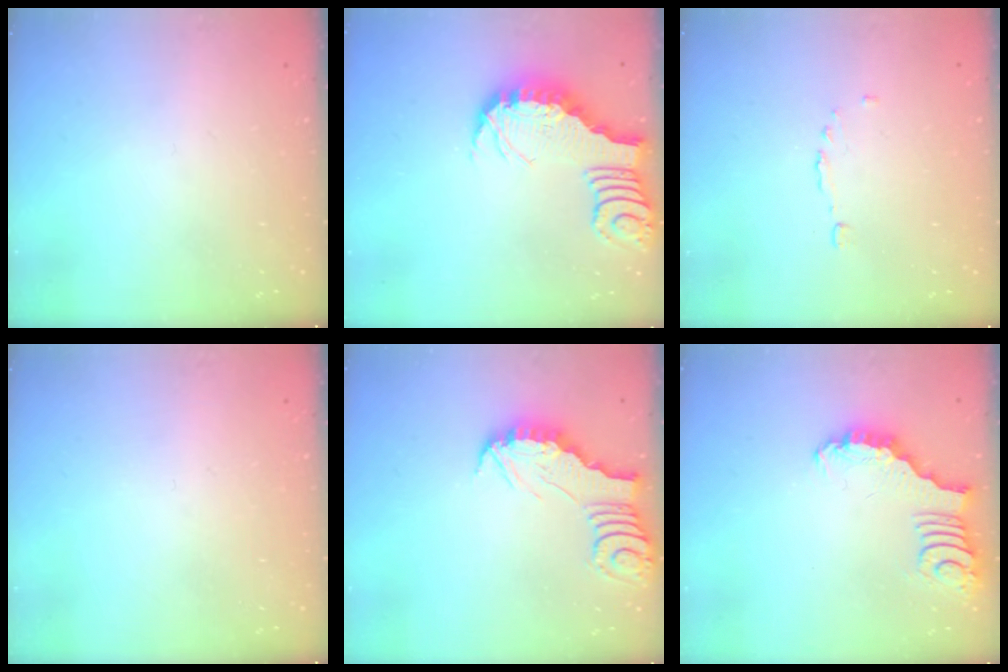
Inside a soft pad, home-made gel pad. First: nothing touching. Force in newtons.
{"total": 3.3, "press": 3.2, "slide": 0.5}
{"total": 1.1, "press": 0.8, "slide": 0.7}
{"total": 0.0}
{"total": 2.6, "press": 2.6, "slide": 0.2}
{"total": 2.8, "press": 2.8, "slide": 0.3}